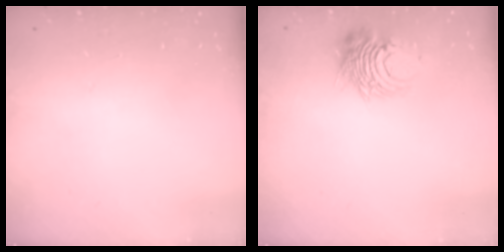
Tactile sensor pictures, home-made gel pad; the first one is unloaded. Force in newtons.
{"total": 10.7, "press": 10.7, "slide": 0.8}